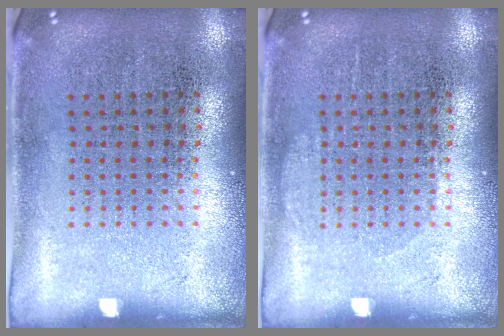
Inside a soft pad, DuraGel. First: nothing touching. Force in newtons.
{"total": 0.7, "press": 0.7, "slide": 0.2}